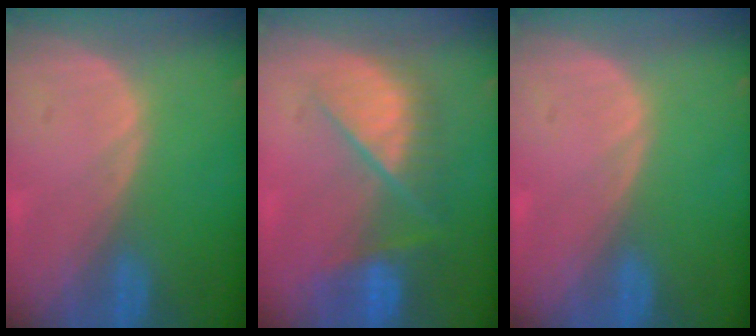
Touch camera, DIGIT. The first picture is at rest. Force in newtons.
{"total": 8.8, "press": 8.0, "slide": 3.8}
{"total": 0.0}